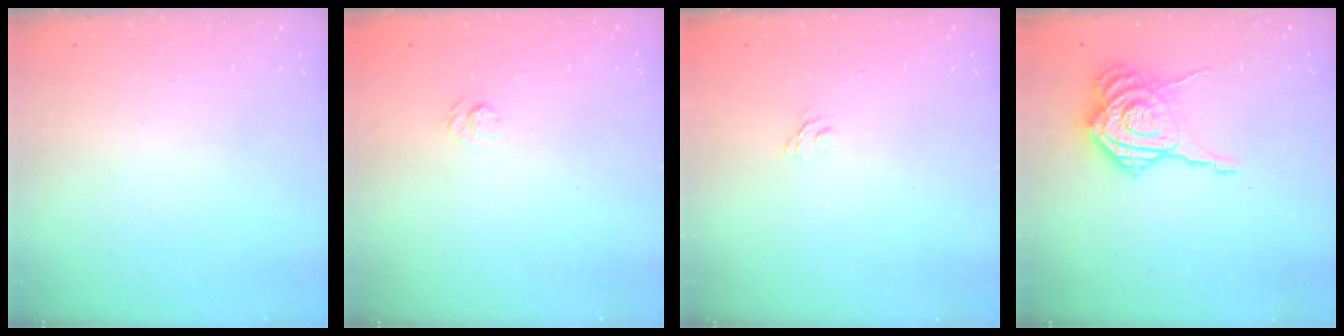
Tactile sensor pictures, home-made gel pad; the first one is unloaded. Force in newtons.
{"total": 3.9, "press": 3.6, "slide": 1.4}
{"total": 3.1, "press": 2.8, "slide": 1.3}
{"total": 13.1, "press": 13.1, "slide": 0.9}